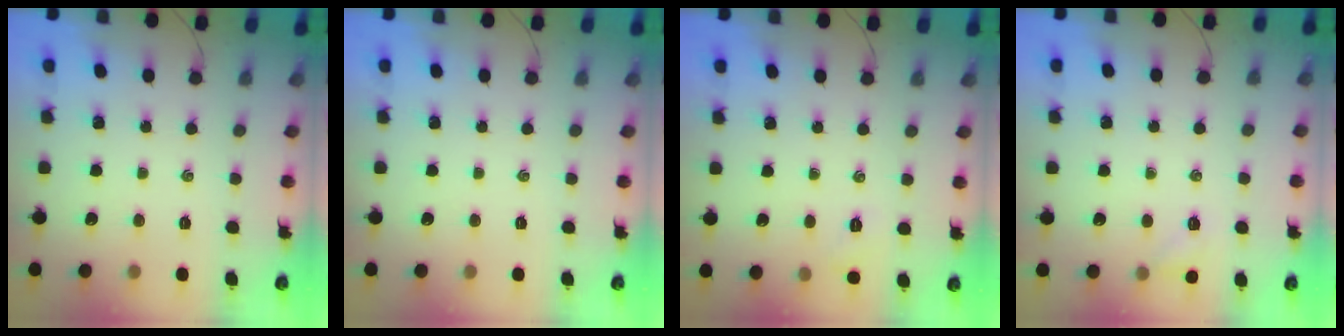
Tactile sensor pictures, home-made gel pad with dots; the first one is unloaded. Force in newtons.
{"total": 0.0}
{"total": 4.6, "press": 4.4, "slide": 1.2}
{"total": 4.8, "press": 4.7, "slide": 1.0}